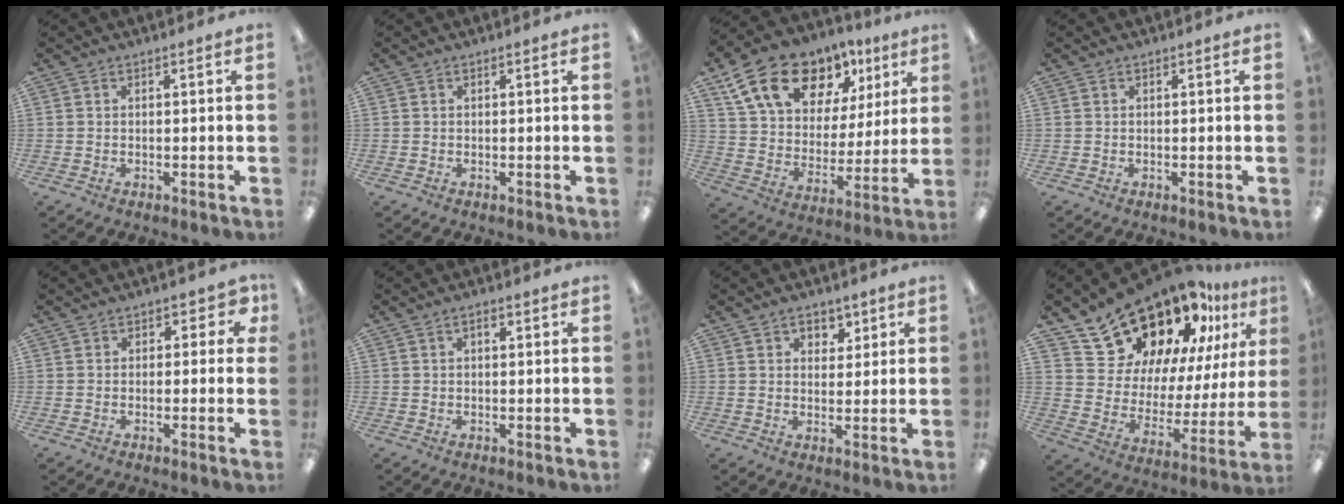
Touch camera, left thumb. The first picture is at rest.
{"total": 0.0}
{"total": 19.4, "force": [11.7, 12.0, 9.7], "torque": [-0.176, -0.050, 0.215]}
{"total": 0.0}
{"total": 3.1, "force": [0.8, 2.4, 1.8], "torque": [-0.020, 0.005, 0.010]}
{"total": 1.7, "force": [0.7, 1.0, 1.3], "torque": [-0.018, 0.003, 0.008]}
{"total": 4.3, "force": [2.5, 3.2, 1.2], "torque": [-0.002, -0.007, 0.038]}
{"total": 21.5, "force": [17.8, 9.9, 7.0], "torque": [-0.132, -0.127, 0.325]}